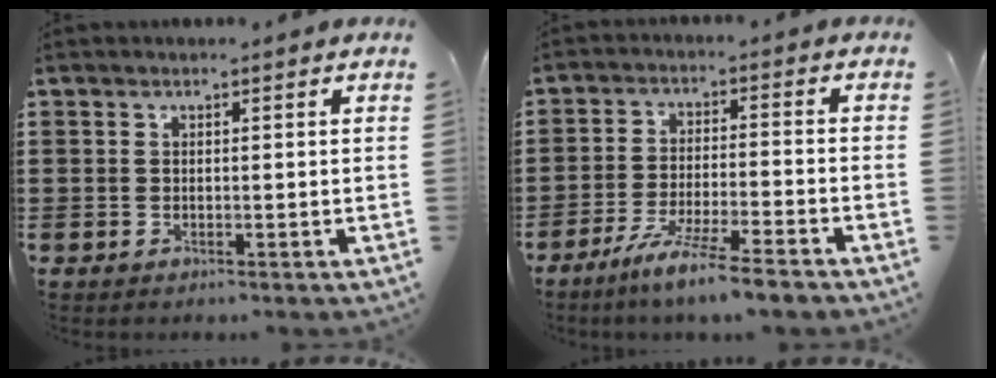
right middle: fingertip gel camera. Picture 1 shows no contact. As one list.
[{"total": 6.9, "force": [-5.8, -0.5, 3.7], "torque": [-0.075, -0.017, -0.109]}]